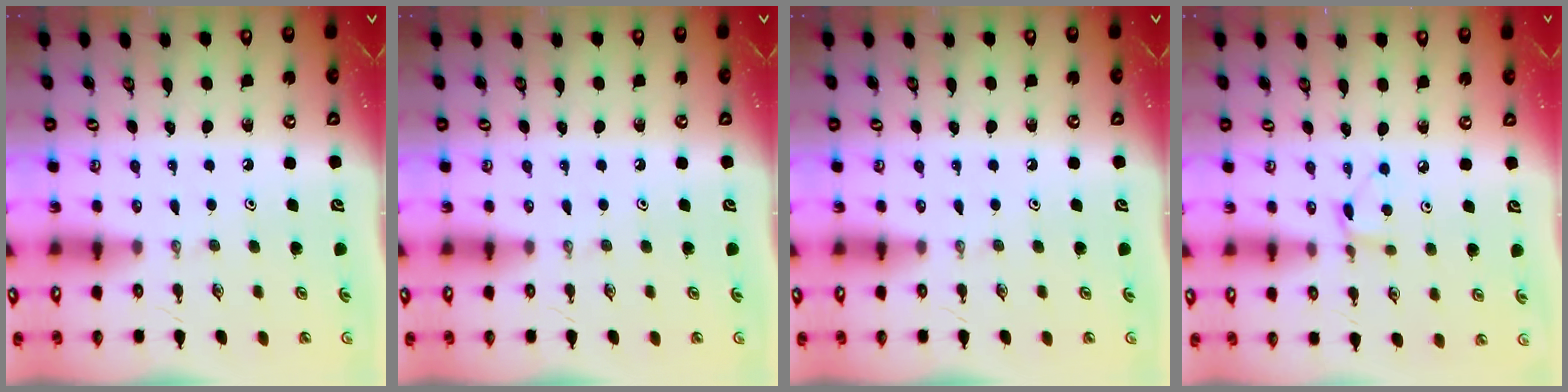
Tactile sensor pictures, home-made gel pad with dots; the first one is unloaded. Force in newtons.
{"total": 0.0}
{"total": 0.0}
{"total": 4.2, "press": 4.1, "slide": 0.6}